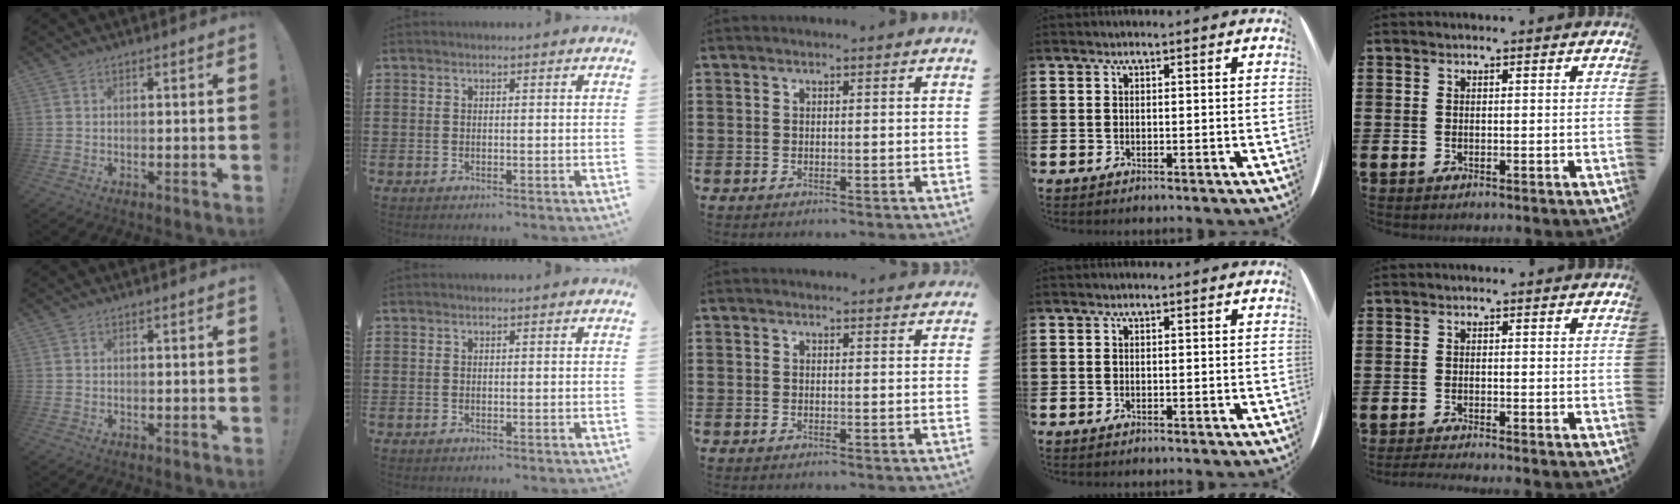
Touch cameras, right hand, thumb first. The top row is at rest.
{"middle": {"total": 0.9, "force": [0.9, 0.3, 0.0], "torque": [0.012, -0.007, 0.014]}, "little": {"total": 1.1, "force": [-1.0, -0.1, 0.5], "torque": [-0.007, 0.000, -0.020]}}